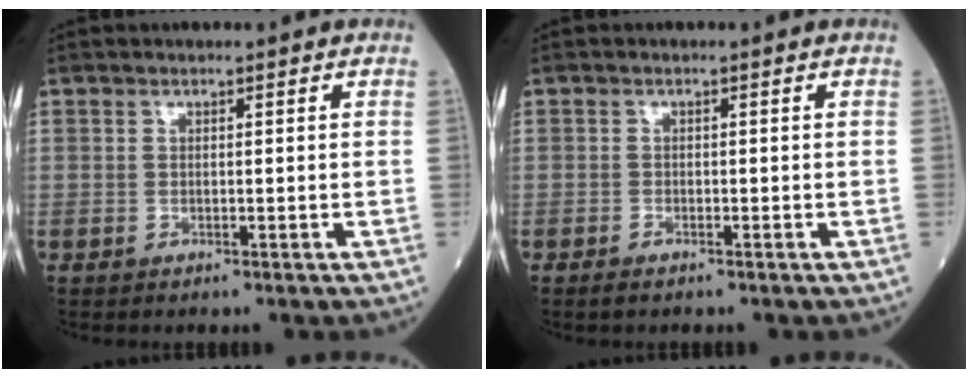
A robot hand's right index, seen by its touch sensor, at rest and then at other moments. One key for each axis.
{"total": 1.0, "fx": -0.8, "fy": 0.3, "fz": 0.5, "tx": -0.018, "ty": -0.004, "tz": -0.014}